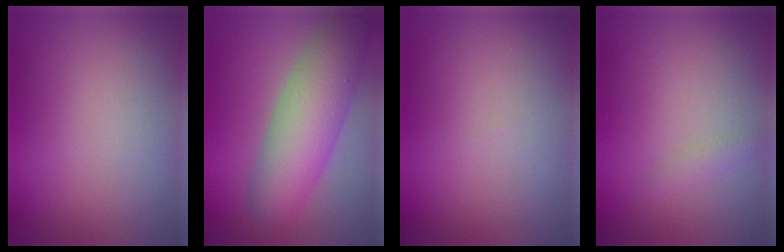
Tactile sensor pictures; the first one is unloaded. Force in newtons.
{"total": 8.0, "press": 8.0, "slide": 0.4}
{"total": 0.0}
{"total": 0.9, "press": 0.9, "slide": 0.1}